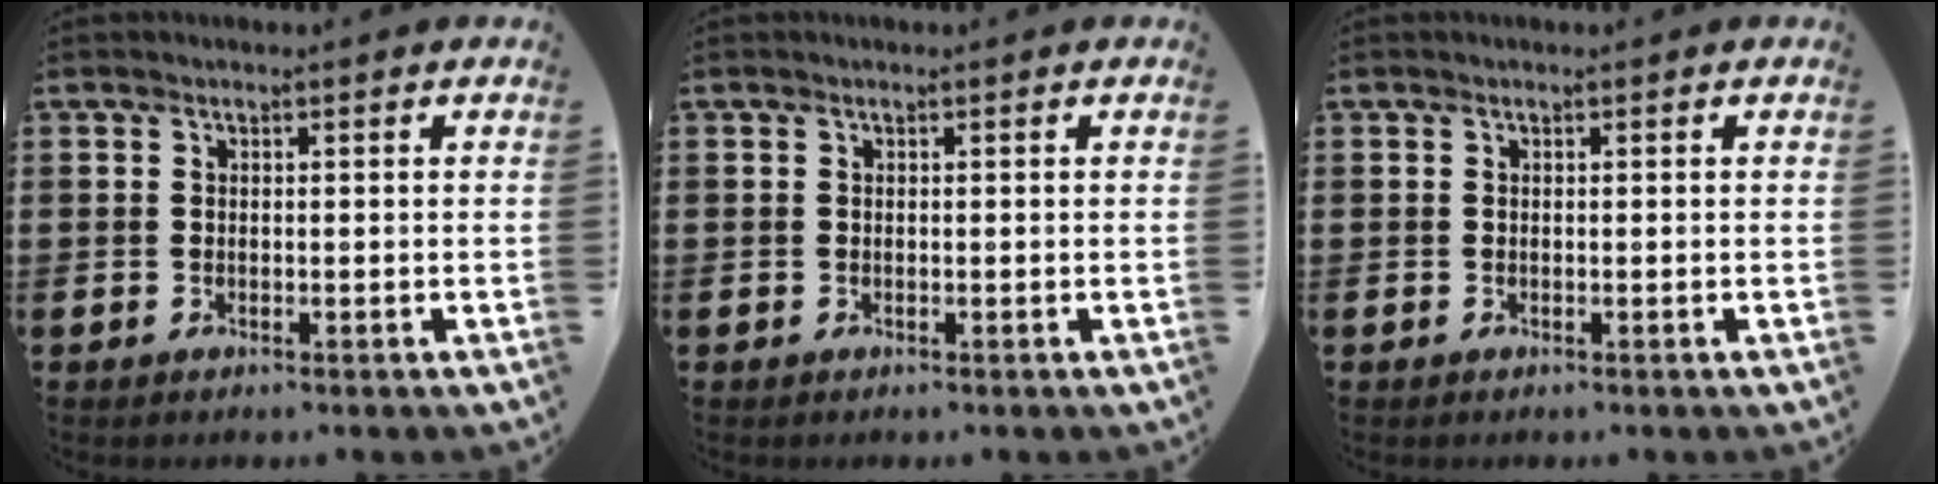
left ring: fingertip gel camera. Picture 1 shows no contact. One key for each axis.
{"total": 0.0}
{"total": 0.0}